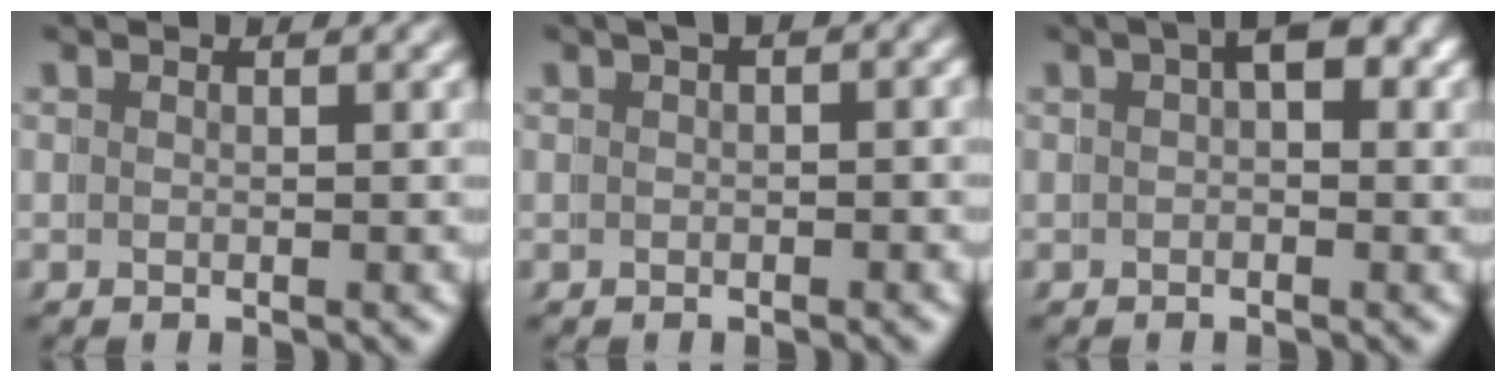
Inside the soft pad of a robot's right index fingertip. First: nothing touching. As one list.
[{"total": 1.4, "force": [0.4, 0.8, 1.1], "torque": [-0.002, 0.016, -0.004]}, {"total": 3.1, "force": [1.2, 1.4, 2.6], "torque": [-0.022, 0.011, 0.013]}]